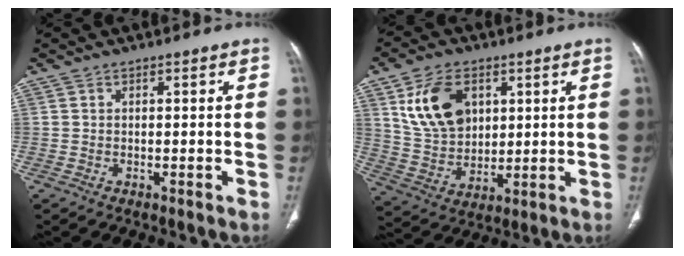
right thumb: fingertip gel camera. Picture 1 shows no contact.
{"total": 13.6, "force": [5.0, 9.2, 8.6], "torque": [-0.130, -0.017, 0.107]}